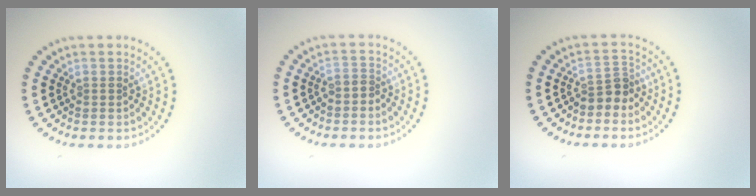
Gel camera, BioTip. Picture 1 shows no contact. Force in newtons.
{"total": 0.7, "press": 0.5, "slide": 0.6}
{"total": 2.2, "press": 1.7, "slide": 1.4}